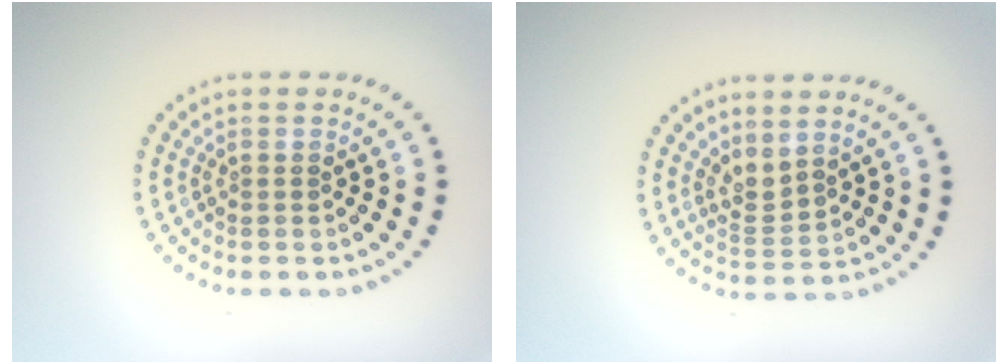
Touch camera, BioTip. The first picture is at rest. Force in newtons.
{"total": 2.1, "press": 1.4, "slide": 1.6}